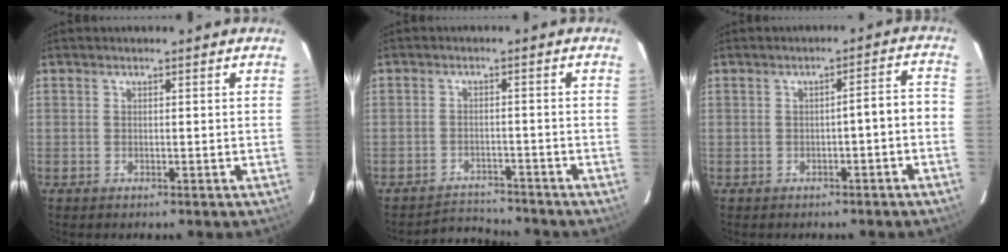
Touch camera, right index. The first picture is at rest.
{"total": 4.4, "force": [-4.2, 0.4, -1.2], "torque": [0.021, 0.003, -0.067]}
{"total": 3.6, "force": [-1.4, 0.6, 3.3], "torque": [-0.035, 0.021, -0.020]}